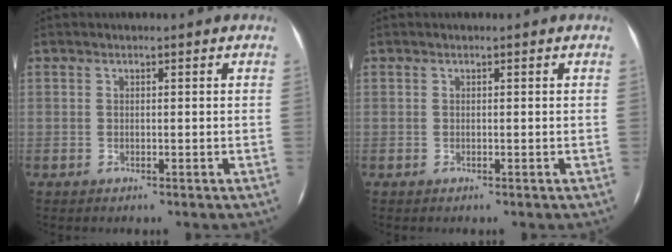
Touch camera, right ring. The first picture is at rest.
{"total": 0.0}